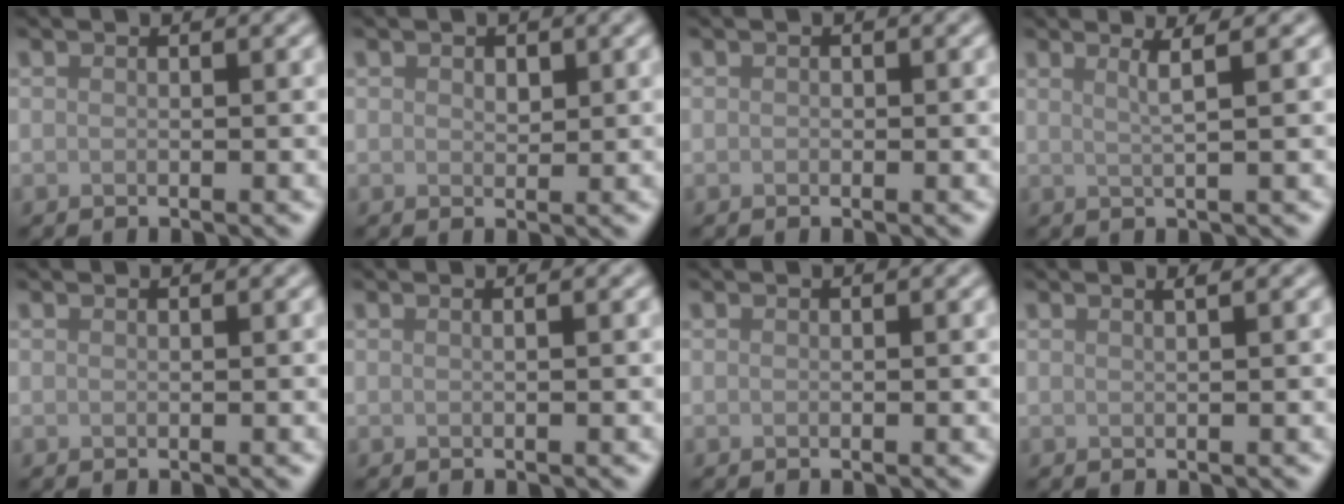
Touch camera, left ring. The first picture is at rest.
{"total": 1.0, "force": [0.5, 0.6, 0.5], "torque": [-0.009, -0.002, 0.010]}
{"total": 0.0}
{"total": 2.2, "force": [0.9, 0.5, 2.0], "torque": [-0.030, 0.004, 0.010]}
{"total": 0.0}
{"total": 1.0, "force": [0.3, 0.5, 0.8], "torque": [-0.006, -0.001, -0.008]}
{"total": 0.0}
{"total": 1.1, "force": [0.6, 0.4, 0.9], "torque": [-0.008, 0.000, 0.001]}